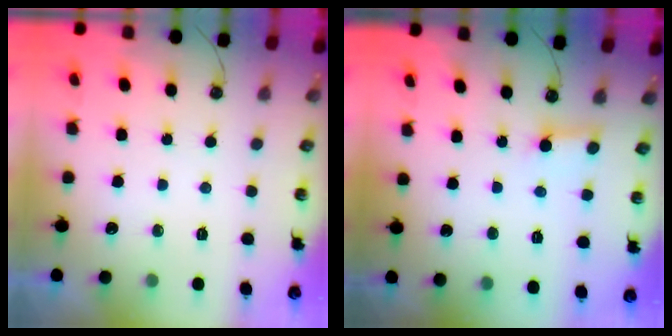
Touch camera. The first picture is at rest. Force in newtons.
{"total": 2.6, "press": 2.5, "slide": 0.3}